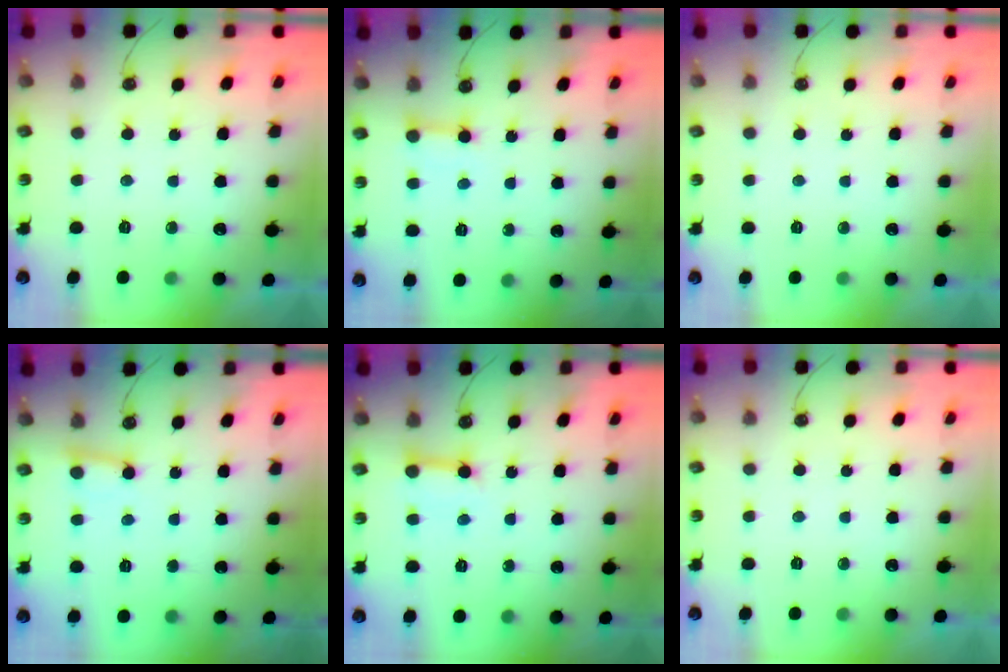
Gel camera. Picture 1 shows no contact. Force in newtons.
{"total": 3.1, "press": 3.1, "slide": 0.5}
{"total": 0.0}
{"total": 2.8, "press": 2.7, "slide": 0.6}
{"total": 6.0, "press": 6.0, "slide": 0.7}
{"total": 0.0}